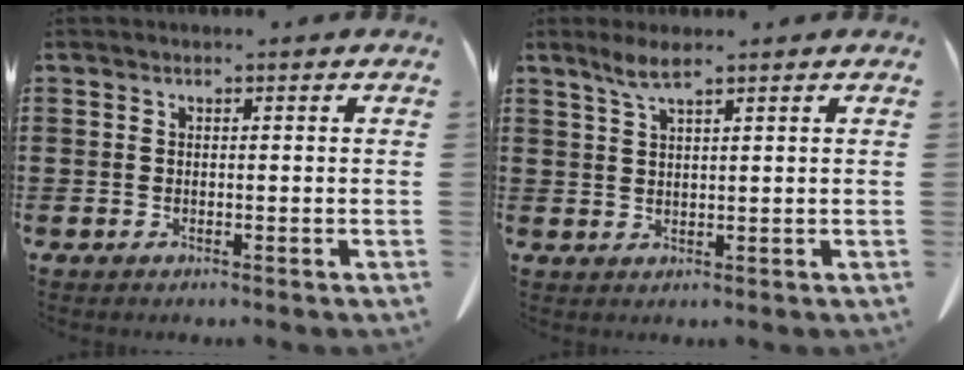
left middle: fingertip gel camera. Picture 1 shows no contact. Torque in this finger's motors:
{"motor_torque": [0.05, 0.01, 0.09, 0.05]}